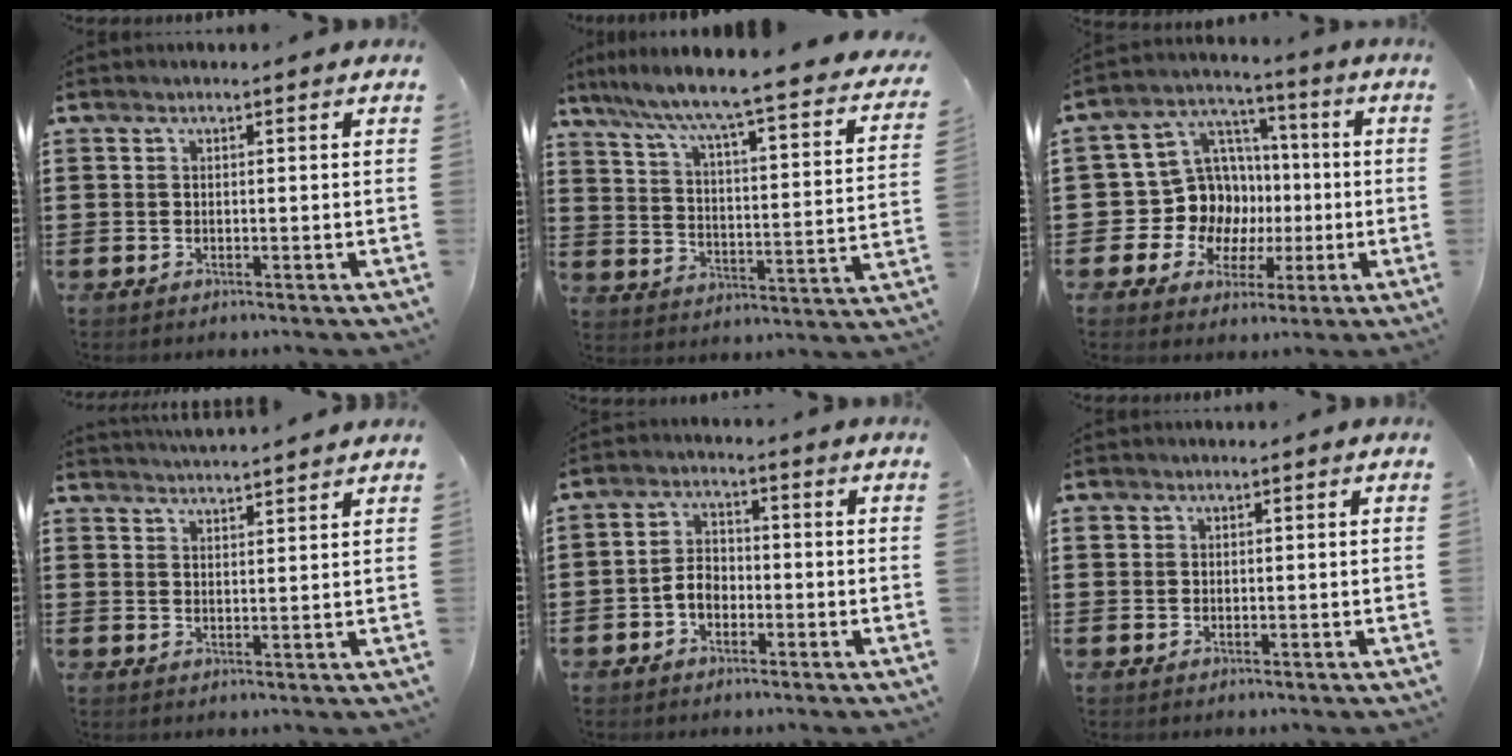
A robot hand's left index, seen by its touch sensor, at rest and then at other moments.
{"total": 5.1, "force": [4.4, -0.7, 2.6], "torque": [-0.076, -0.052, 0.058]}
{"total": 11.3, "force": [-0.1, 10.9, 3.3], "torque": [-0.111, -0.006, 0.009]}
{"total": 3.1, "force": [3.1, -0.5, 0.0], "torque": [-0.011, -0.014, 0.057]}
{"total": 3.4, "force": [-1.4, 2.4, 2.1], "torque": [-0.049, 0.005, -0.031]}
{"total": 0.9, "force": [0.4, 0.8, 0.1], "torque": [-0.005, 0.006, 0.007]}